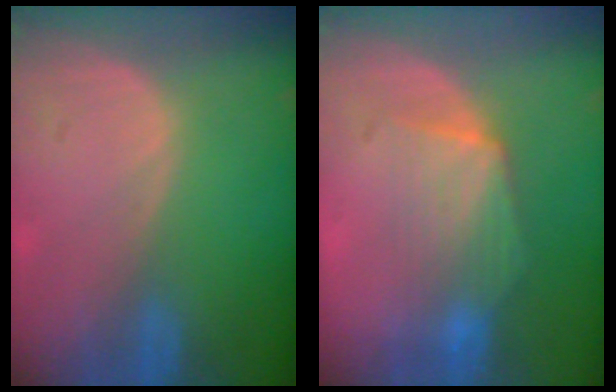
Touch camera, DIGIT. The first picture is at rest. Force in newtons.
{"total": 7.0, "press": 6.6, "slide": 2.3}